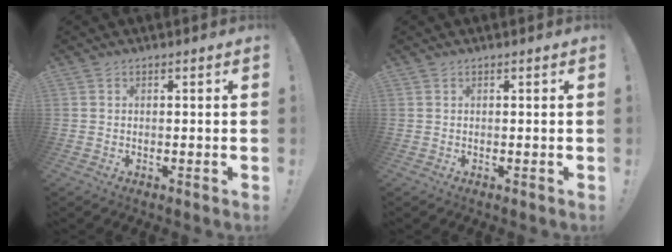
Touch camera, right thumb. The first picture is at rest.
{"total": 0.0}